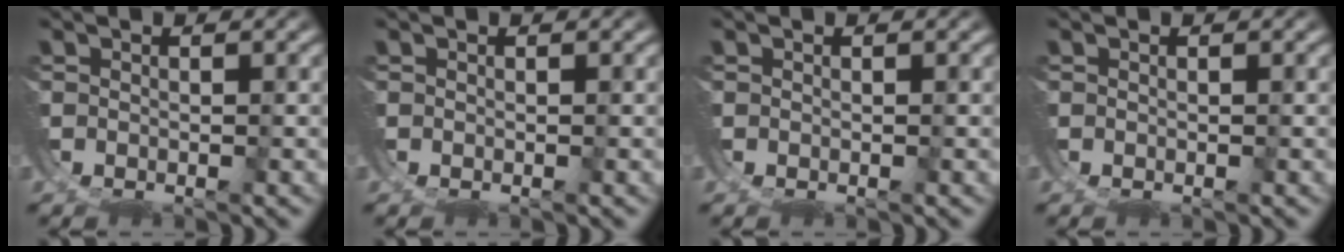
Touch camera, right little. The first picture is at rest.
{"total": 0.0}
{"total": 0.0}
{"total": 0.0}